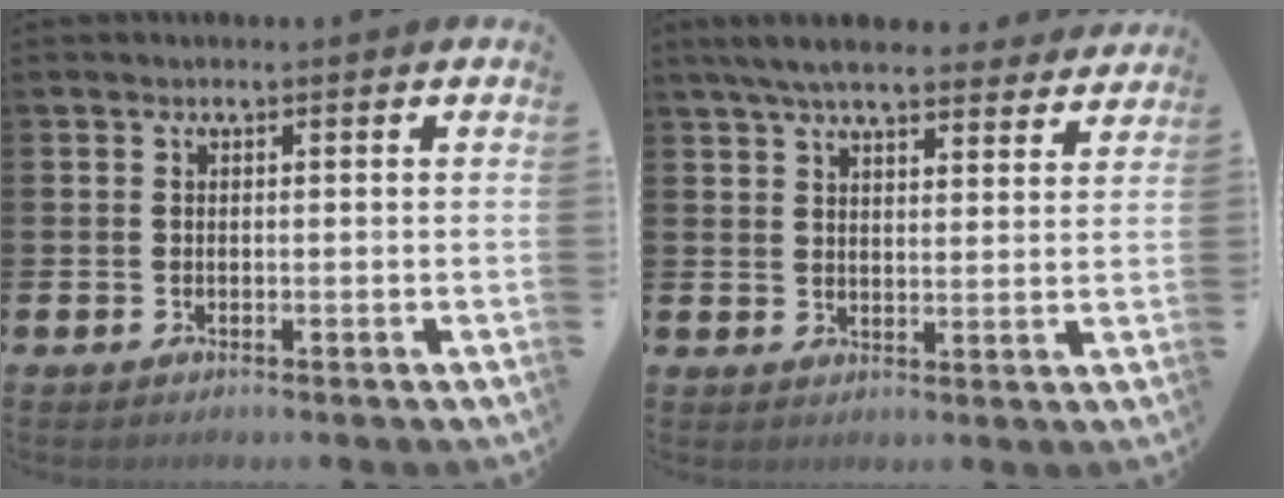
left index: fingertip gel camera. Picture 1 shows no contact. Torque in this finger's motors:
{"motor_torque": [1.02, -1.12, 0.86, 0.21]}